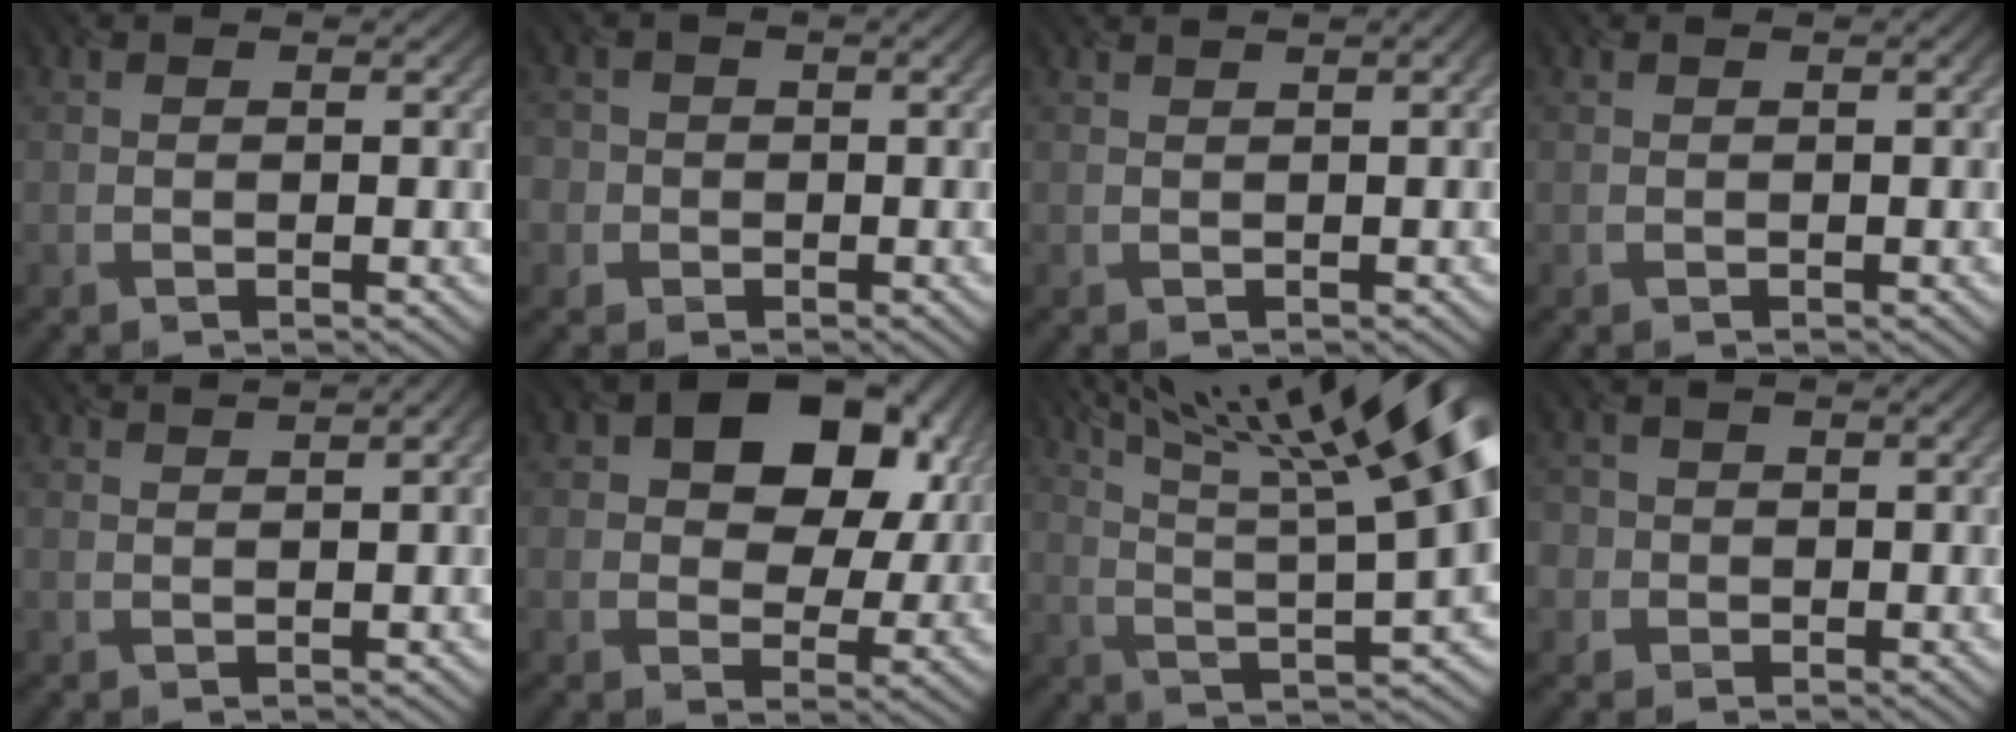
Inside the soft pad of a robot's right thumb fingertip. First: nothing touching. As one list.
[{"total": 2.3, "force": [-0.7, 2.2, -0.1], "torque": [0.004, 0.000, -0.014]}, {"total": 2.0, "force": [1.0, 0.4, 1.7], "torque": [-0.022, 0.007, 0.011]}, {"total": 0.6, "force": [0.1, 0.0, 0.6], "torque": [-0.008, 0.004, 0.002]}, {"total": 3.0, "force": [1.9, 0.4, 2.3], "torque": [-0.035, 0.012, 0.023]}, {"total": 12.1, "force": [4.4, 8.2, 7.7], "torque": [-0.105, 0.008, 0.066]}, {"total": 17.5, "force": [8.1, 4.5, 14.8], "torque": [-0.200, 0.041, 0.123]}, {"total": 2.7, "force": [-0.7, 2.6, 0.0], "torque": [0.002, 0.001, -0.017]}]